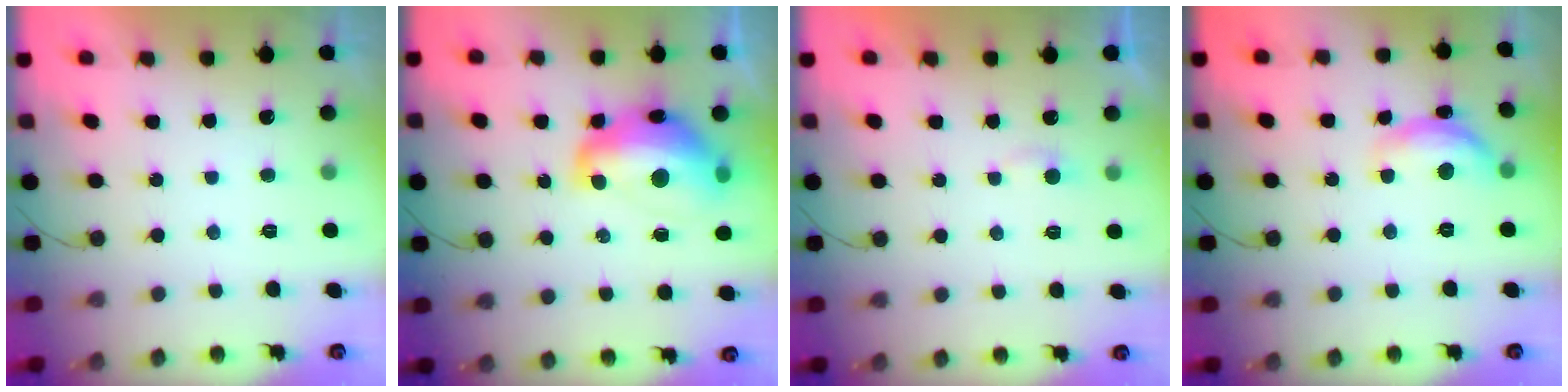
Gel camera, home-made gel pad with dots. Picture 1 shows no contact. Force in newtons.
{"total": 16.0, "press": 16.0, "slide": 1.2}
{"total": 2.8, "press": 2.8, "slide": 0.3}
{"total": 11.3, "press": 11.3, "slide": 0.6}